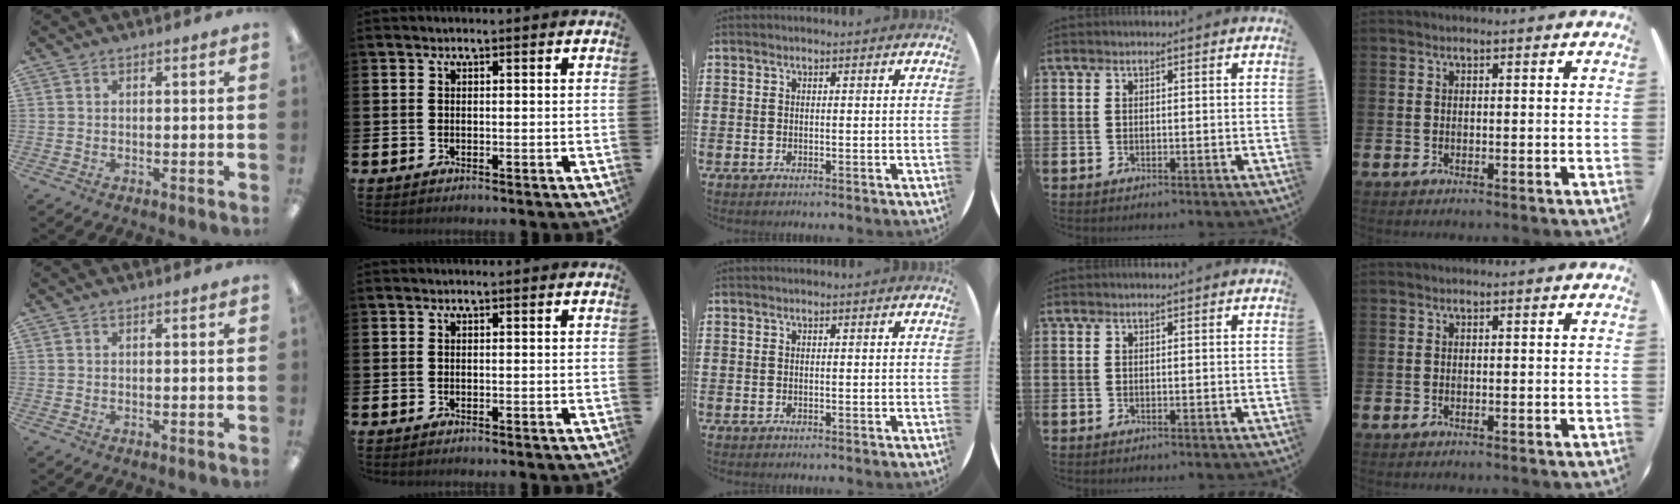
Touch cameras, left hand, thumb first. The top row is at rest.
{}